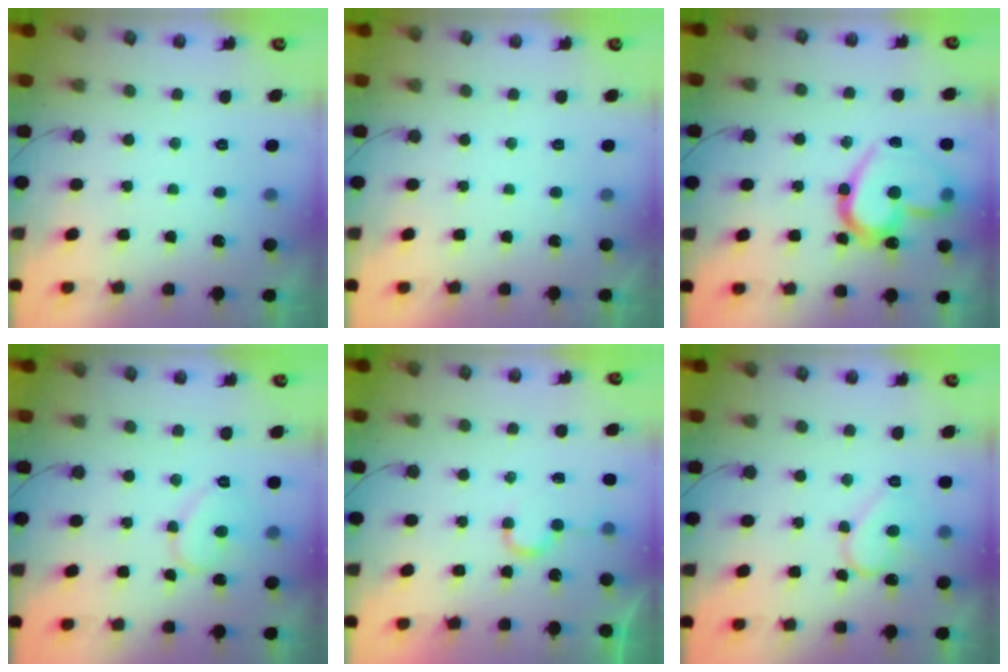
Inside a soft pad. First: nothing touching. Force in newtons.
{"total": 1.8, "press": 1.8, "slide": 0.1}
{"total": 19.1, "press": 18.9, "slide": 2.7}
{"total": 9.3, "press": 9.3, "slide": 0.3}
{"total": 3.6, "press": 3.5, "slide": 0.3}
{"total": 10.6, "press": 10.6, "slide": 1.1}